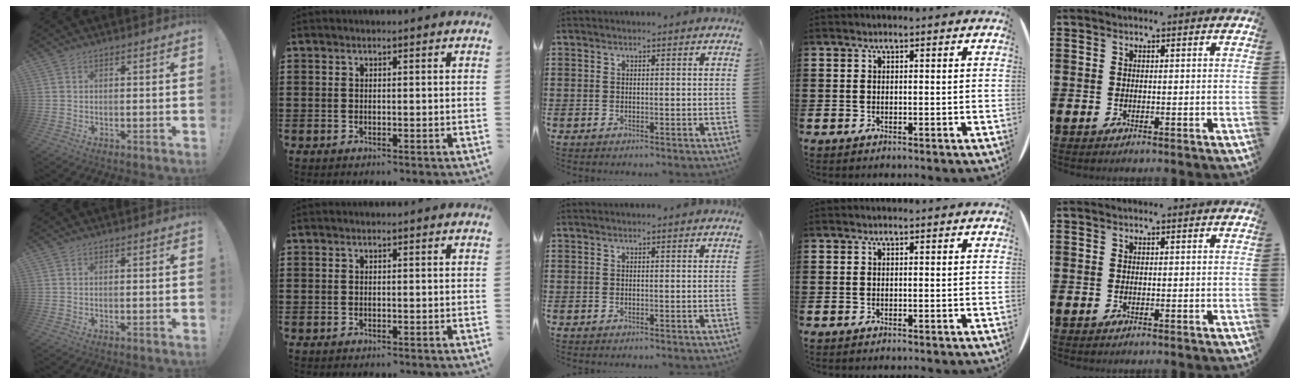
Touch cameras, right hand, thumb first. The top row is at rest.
{}